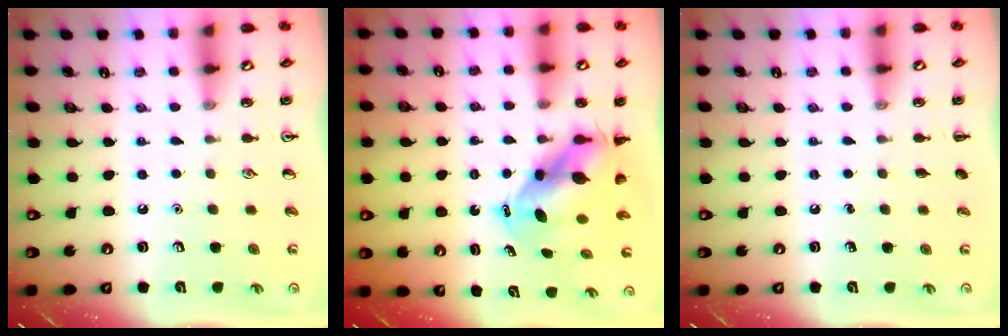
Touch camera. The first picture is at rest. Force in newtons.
{"total": 6.8, "press": 6.6, "slide": 1.6}
{"total": 0.0}